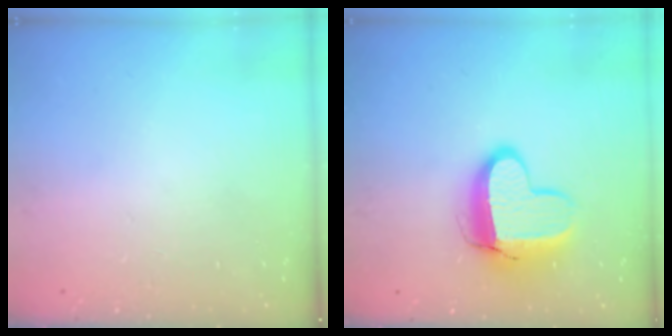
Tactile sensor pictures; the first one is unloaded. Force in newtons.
{"total": 12.7, "press": 12.6, "slide": 1.1}